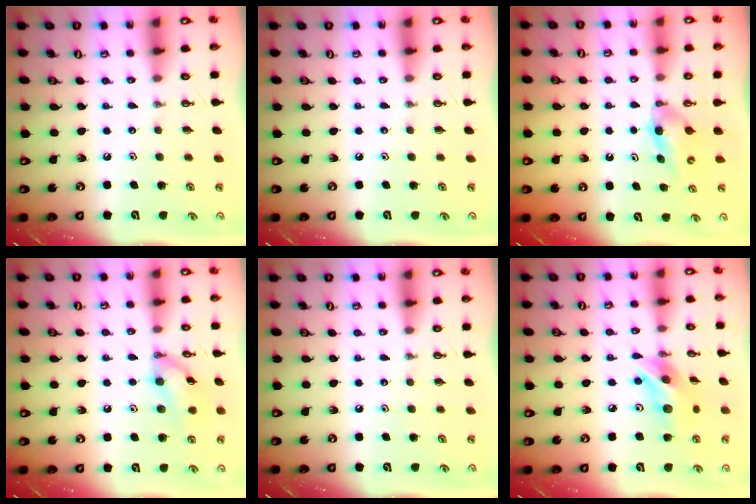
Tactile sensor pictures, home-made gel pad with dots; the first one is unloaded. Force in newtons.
{"total": 0.0}
{"total": 3.7, "press": 3.1, "slide": 2.1}
{"total": 11.5, "press": 11.4, "slide": 0.9}
{"total": 0.0}
{"total": 12.9, "press": 12.8, "slide": 1.0}